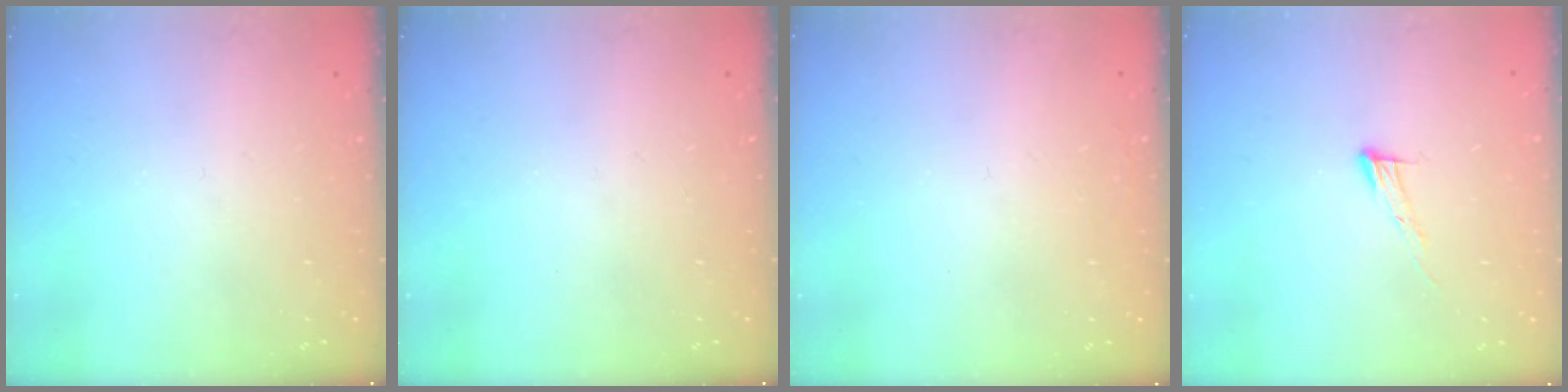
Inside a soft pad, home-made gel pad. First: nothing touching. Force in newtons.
{"total": 0.0}
{"total": 1.6, "press": 1.6, "slide": 0.1}
{"total": 6.4, "press": 6.4, "slide": 0.4}